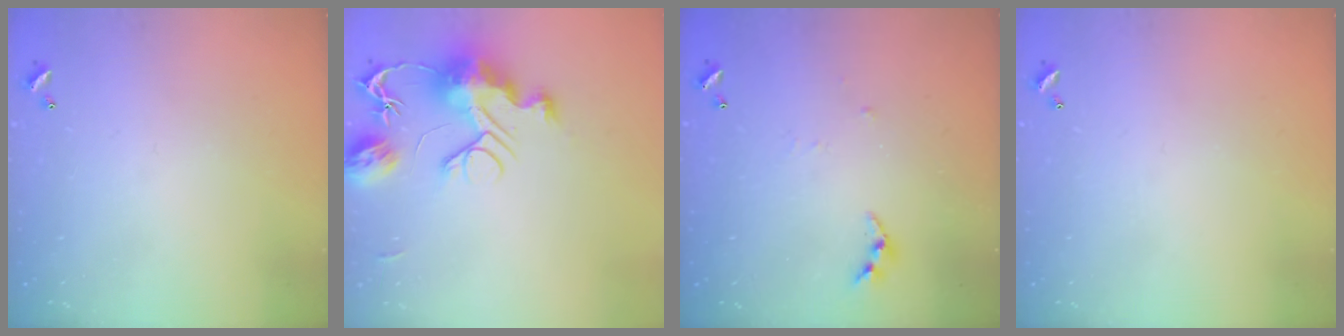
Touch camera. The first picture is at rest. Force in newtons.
{"total": 13.2, "press": 13.2, "slide": 1.1}
{"total": 4.7, "press": 4.7, "slide": 0.4}
{"total": 0.0}